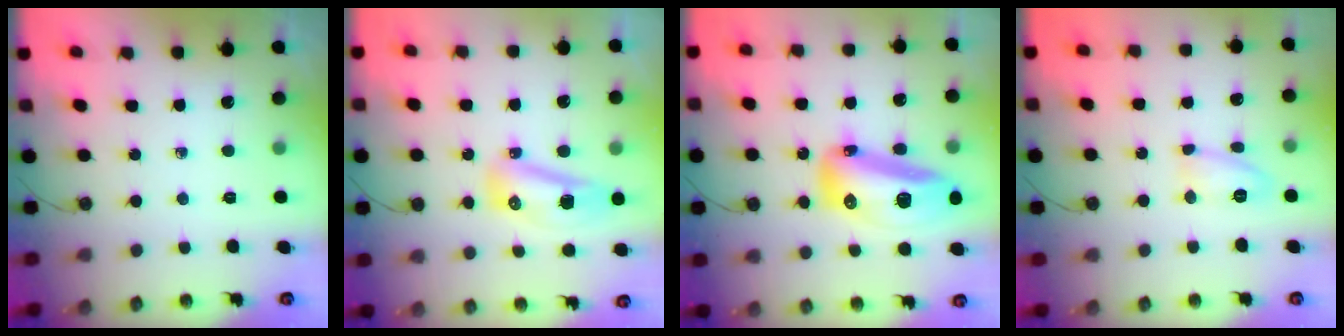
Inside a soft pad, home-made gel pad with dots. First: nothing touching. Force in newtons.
{"total": 9.4, "press": 9.4, "slide": 1.2}
{"total": 19.4, "press": 19.2, "slide": 2.8}
{"total": 9.0, "press": 8.9, "slide": 0.7}